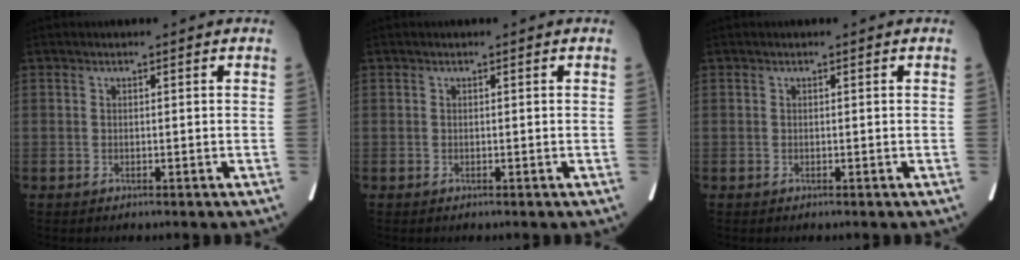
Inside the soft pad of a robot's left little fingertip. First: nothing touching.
{"total": 0.0}
{"total": 0.0}